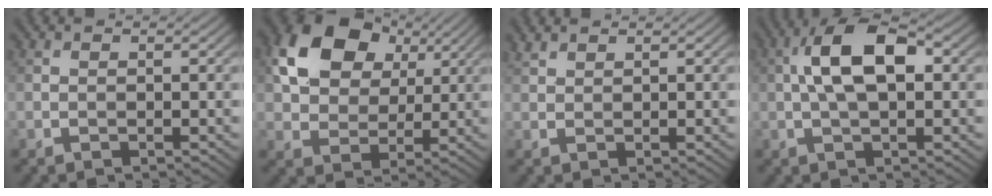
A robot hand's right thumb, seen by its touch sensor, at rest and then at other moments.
{"total": 13.7, "force": [5.7, 9.4, 8.1], "torque": [-0.173, 0.016, 0.106]}
{"total": 1.4, "force": [1.3, 0.4, 0.5], "torque": [-0.017, 0.004, 0.032]}
{"total": 8.8, "force": [1.0, 3.9, 7.8], "torque": [-0.153, 0.022, 0.008]}